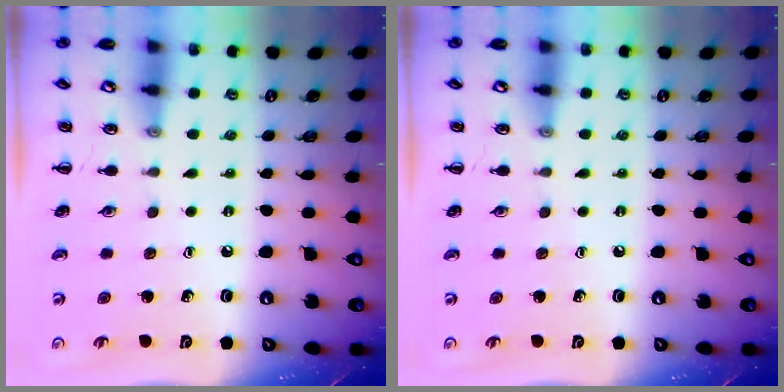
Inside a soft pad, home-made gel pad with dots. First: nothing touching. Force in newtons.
{"total": 0.0}